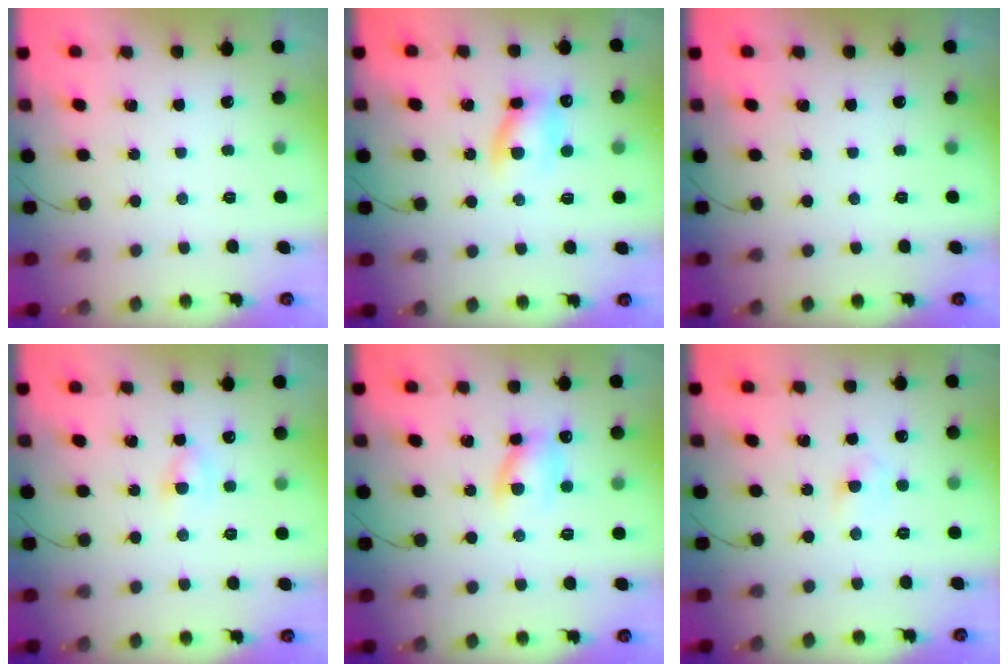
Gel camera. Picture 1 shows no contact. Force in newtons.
{"total": 8.9, "press": 8.6, "slide": 2.2}
{"total": 0.0}
{"total": 2.9, "press": 2.8, "slide": 0.9}
{"total": 8.3, "press": 8.2, "slide": 1.4}
{"total": 3.0, "press": 2.8, "slide": 1.3}